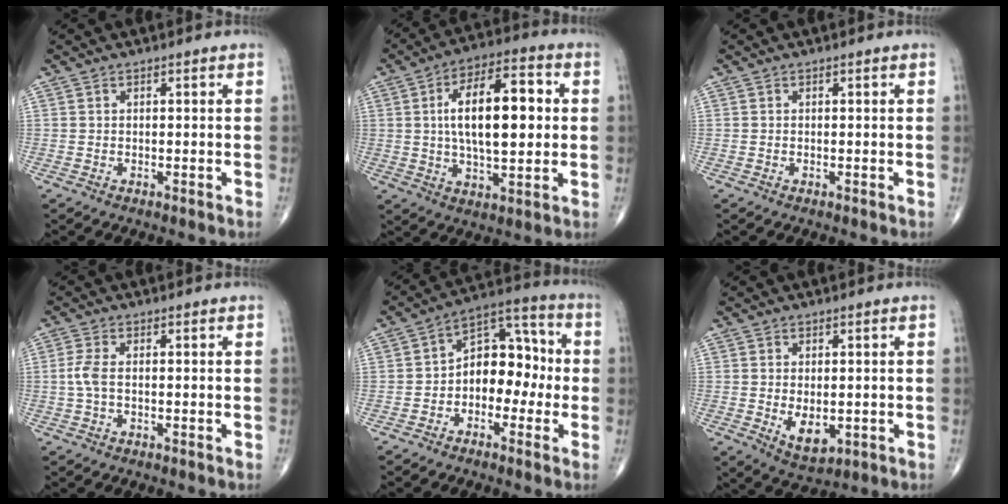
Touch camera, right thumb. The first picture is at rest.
{"total": 17.0, "force": [2.0, 7.5, 15.2], "torque": [-0.231, 0.014, 0.029]}
{"total": 0.0}
{"total": 2.9, "force": [-0.2, 1.1, 2.7], "torque": [-0.073, -0.001, -0.009]}
{"total": 11.2, "force": [-1.7, 7.7, 8.0], "torque": [-0.080, 0.047, -0.045]}
{"total": 6.0, "force": [-0.9, 3.4, 4.9], "torque": [-0.071, -0.014, -0.004]}